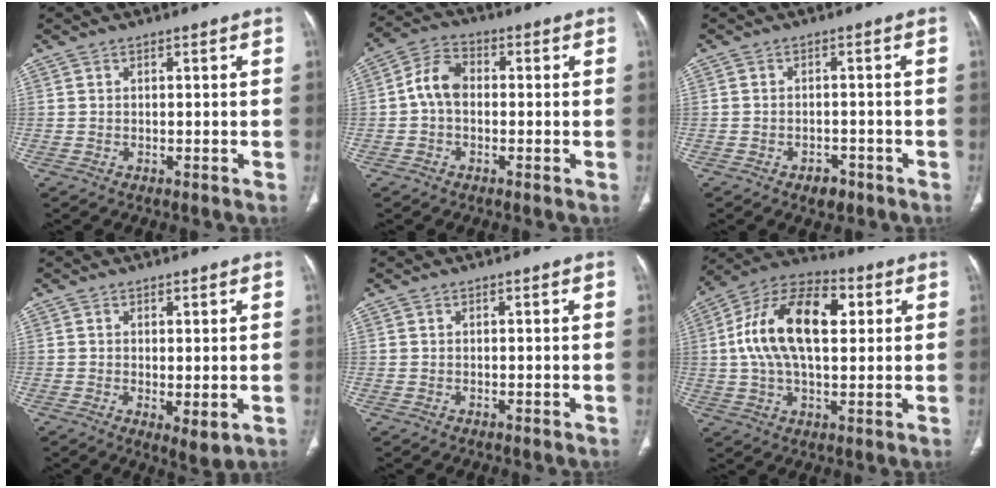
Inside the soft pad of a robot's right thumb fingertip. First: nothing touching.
{"total": 6.4, "force": [-0.4, 4.5, 4.5], "torque": [-0.077, 0.020, -0.019]}
{"total": 3.0, "force": [-1.8, 1.9, 1.3], "torque": [-0.013, 0.010, -0.020]}
{"total": 3.5, "force": [-0.4, 1.3, 3.3], "torque": [-0.055, -0.015, -0.003]}
{"total": 0.0}
{"total": 18.8, "force": [3.4, 10.2, 15.5], "torque": [-0.270, 0.023, 0.051]}